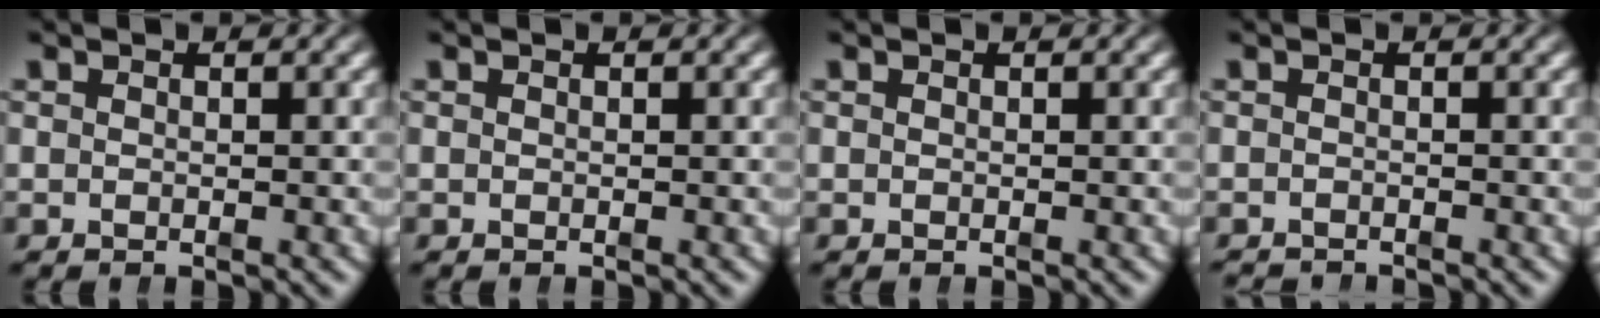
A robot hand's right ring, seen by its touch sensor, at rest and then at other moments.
{"total": 0.0}
{"total": 0.0}
{"total": 1.4, "force": [-1.4, -0.2, -0.2], "torque": [0.001, -0.012, -0.019]}